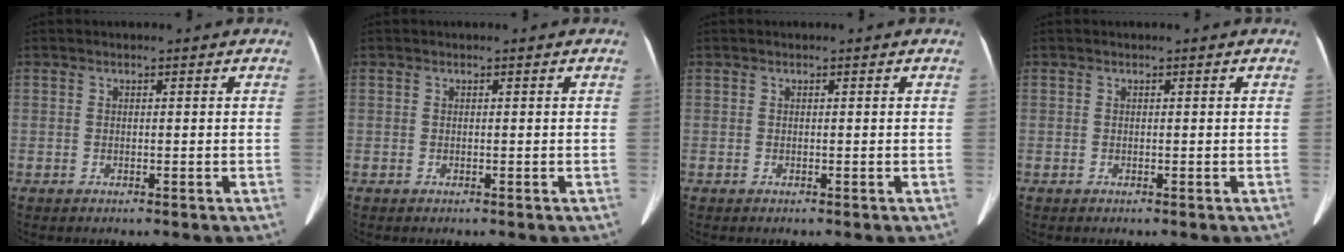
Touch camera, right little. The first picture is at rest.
{"total": 0.0}
{"total": 0.0}
{"total": 0.0}